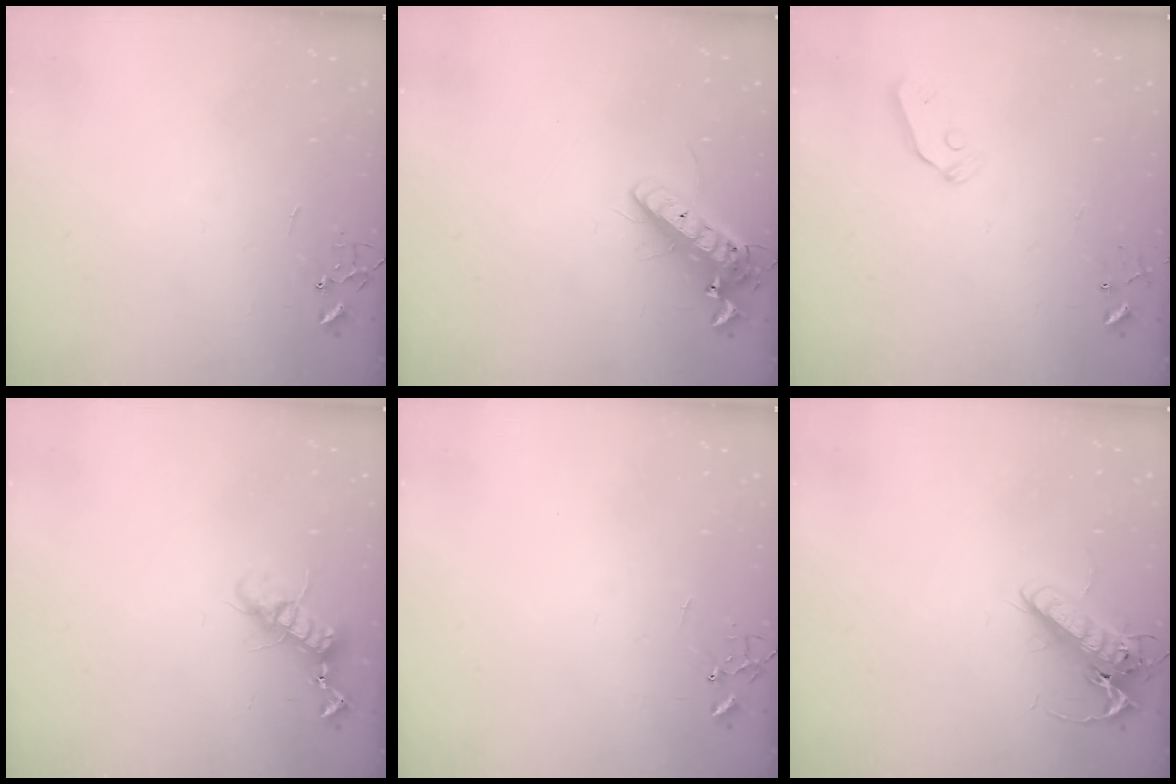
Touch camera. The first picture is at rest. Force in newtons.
{"total": 14.4, "press": 14.1, "slide": 2.7}
{"total": 4.9, "press": 4.8, "slide": 0.8}
{"total": 11.1, "press": 11.1, "slide": 0.3}
{"total": 0.0}
{"total": 13.8, "press": 13.6, "slide": 2.3}